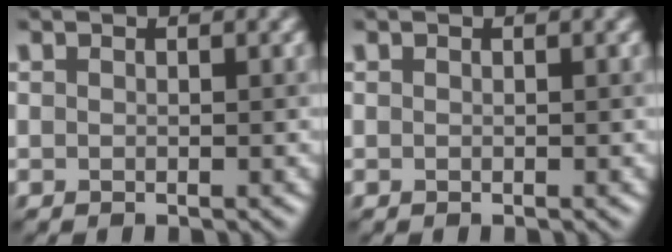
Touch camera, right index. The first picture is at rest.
{"total": 0.0}